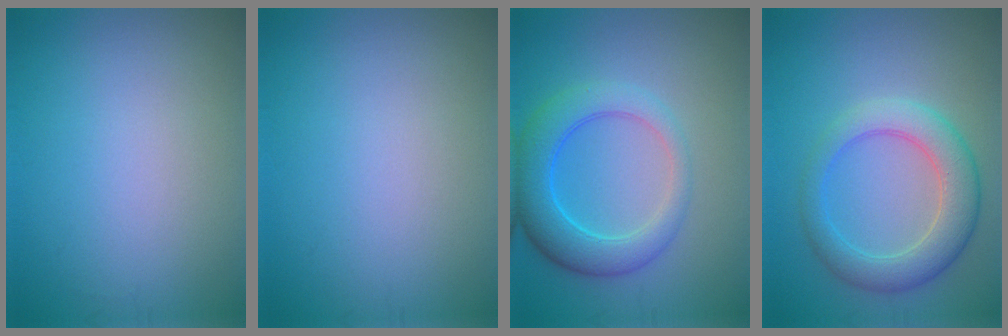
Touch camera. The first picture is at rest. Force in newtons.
{"total": 0.0}
{"total": 5.3, "press": 5.3, "slide": 0.2}
{"total": 5.2, "press": 5.2, "slide": 0.0}